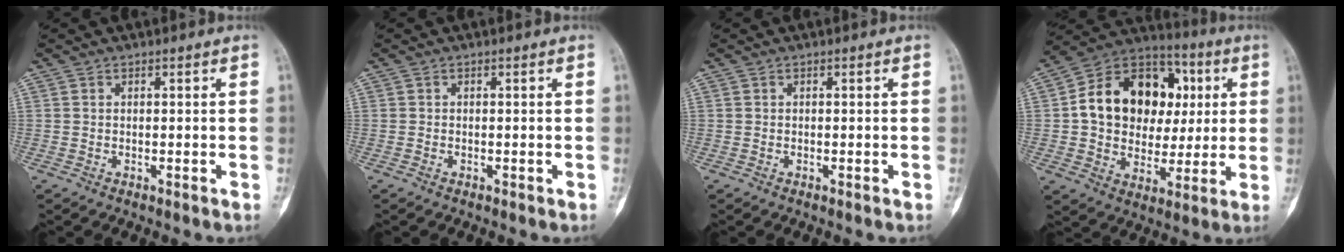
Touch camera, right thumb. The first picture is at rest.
{"total": 0.0}
{"total": 0.0}
{"total": 20.8, "force": [3.1, 15.9, 13.0], "torque": [-0.171, 0.024, 0.052]}